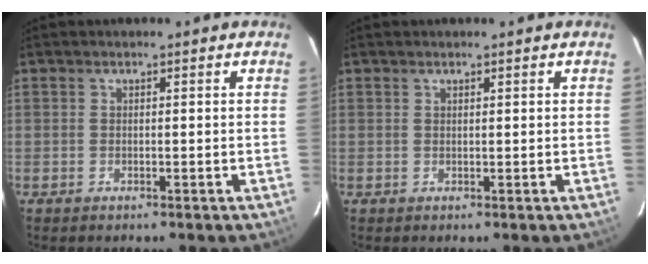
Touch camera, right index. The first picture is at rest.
{"total": 0.6, "force": [0.6, 0.1, 0.2], "torque": [-0.006, 0.001, 0.010]}